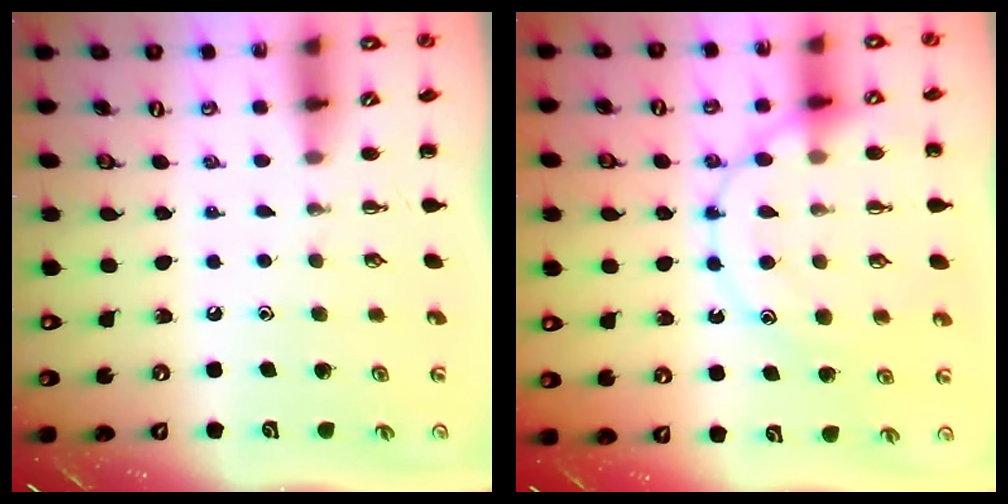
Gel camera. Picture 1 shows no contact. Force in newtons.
{"total": 16.8, "press": 16.7, "slide": 1.6}